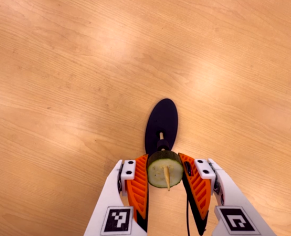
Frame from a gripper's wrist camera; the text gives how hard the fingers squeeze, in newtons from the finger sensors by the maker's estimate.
{"total": 11.0, "left": 10.6, "right": 11.4}